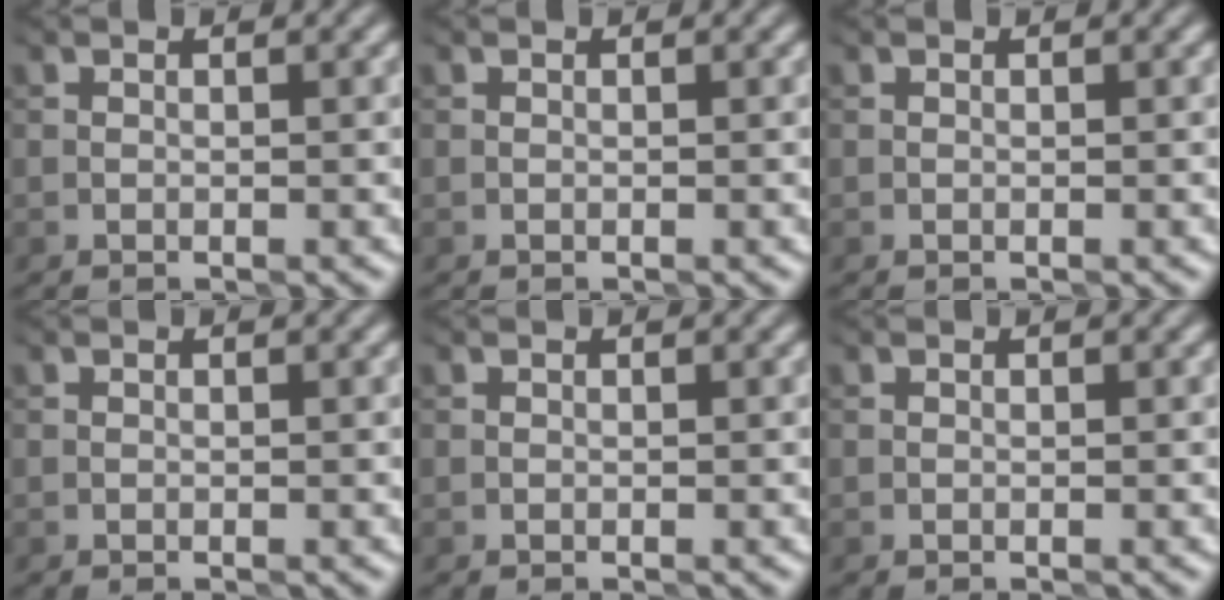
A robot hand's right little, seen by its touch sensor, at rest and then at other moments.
{"total": 0.0}
{"total": 0.0}
{"total": 0.0}
{"total": 0.0}
{"total": 0.0}